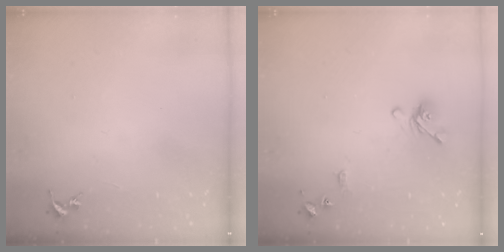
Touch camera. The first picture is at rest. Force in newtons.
{"total": 10.1, "press": 10.0, "slide": 1.4}